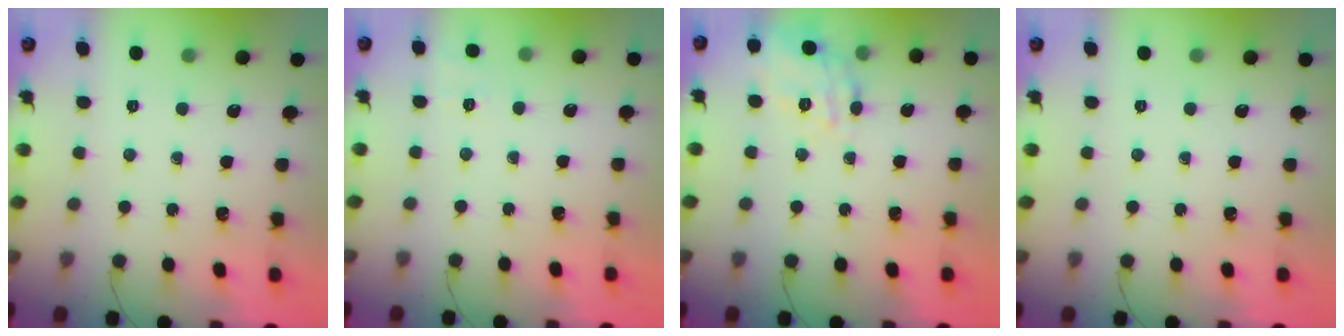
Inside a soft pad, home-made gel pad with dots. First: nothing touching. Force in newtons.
{"total": 7.1, "press": 6.8, "slide": 2.0}
{"total": 14.4, "press": 14.4, "slide": 0.6}
{"total": 0.0}